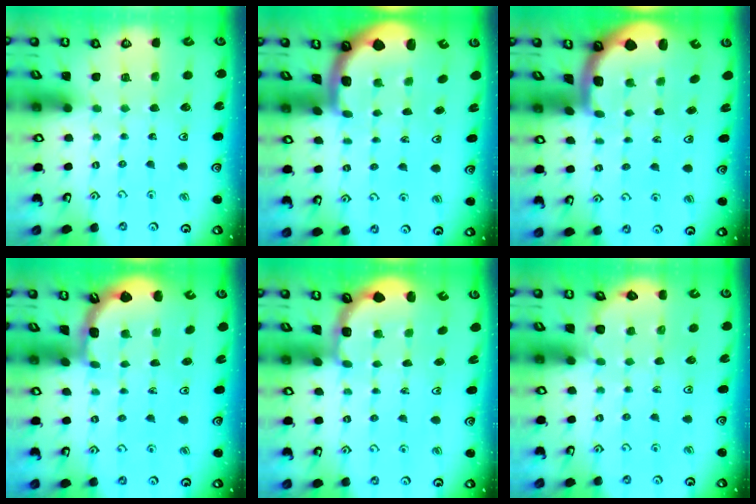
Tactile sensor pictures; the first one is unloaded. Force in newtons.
{"total": 1.7, "press": 1.6, "slide": 0.3}
{"total": 1.7, "press": 1.6, "slide": 0.3}
{"total": 2.0, "press": 2.0, "slide": 0.2}
{"total": 2.7, "press": 2.3, "slide": 1.4}
{"total": 2.7, "press": 2.7, "slide": 0.5}